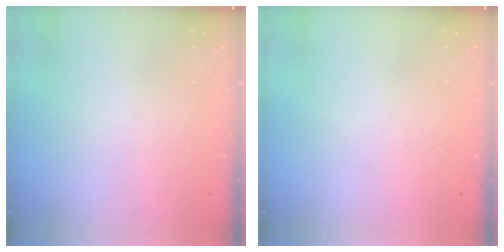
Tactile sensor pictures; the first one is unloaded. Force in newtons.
{"total": 0.0}